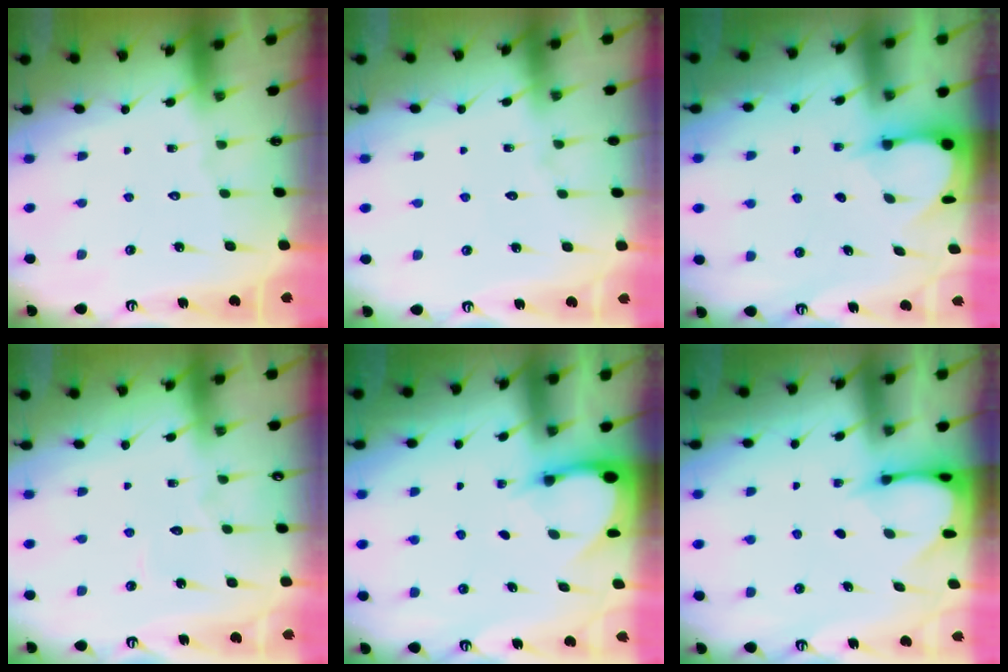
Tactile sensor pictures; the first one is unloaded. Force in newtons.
{"total": 3.1, "press": 3.1, "slide": 0.3}
{"total": 3.6, "press": 3.5, "slide": 0.3}
{"total": 2.6, "press": 2.6, "slide": 0.2}
{"total": 3.3, "press": 3.3, "slide": 0.3}
{"total": 3.6, "press": 3.6, "slide": 0.3}